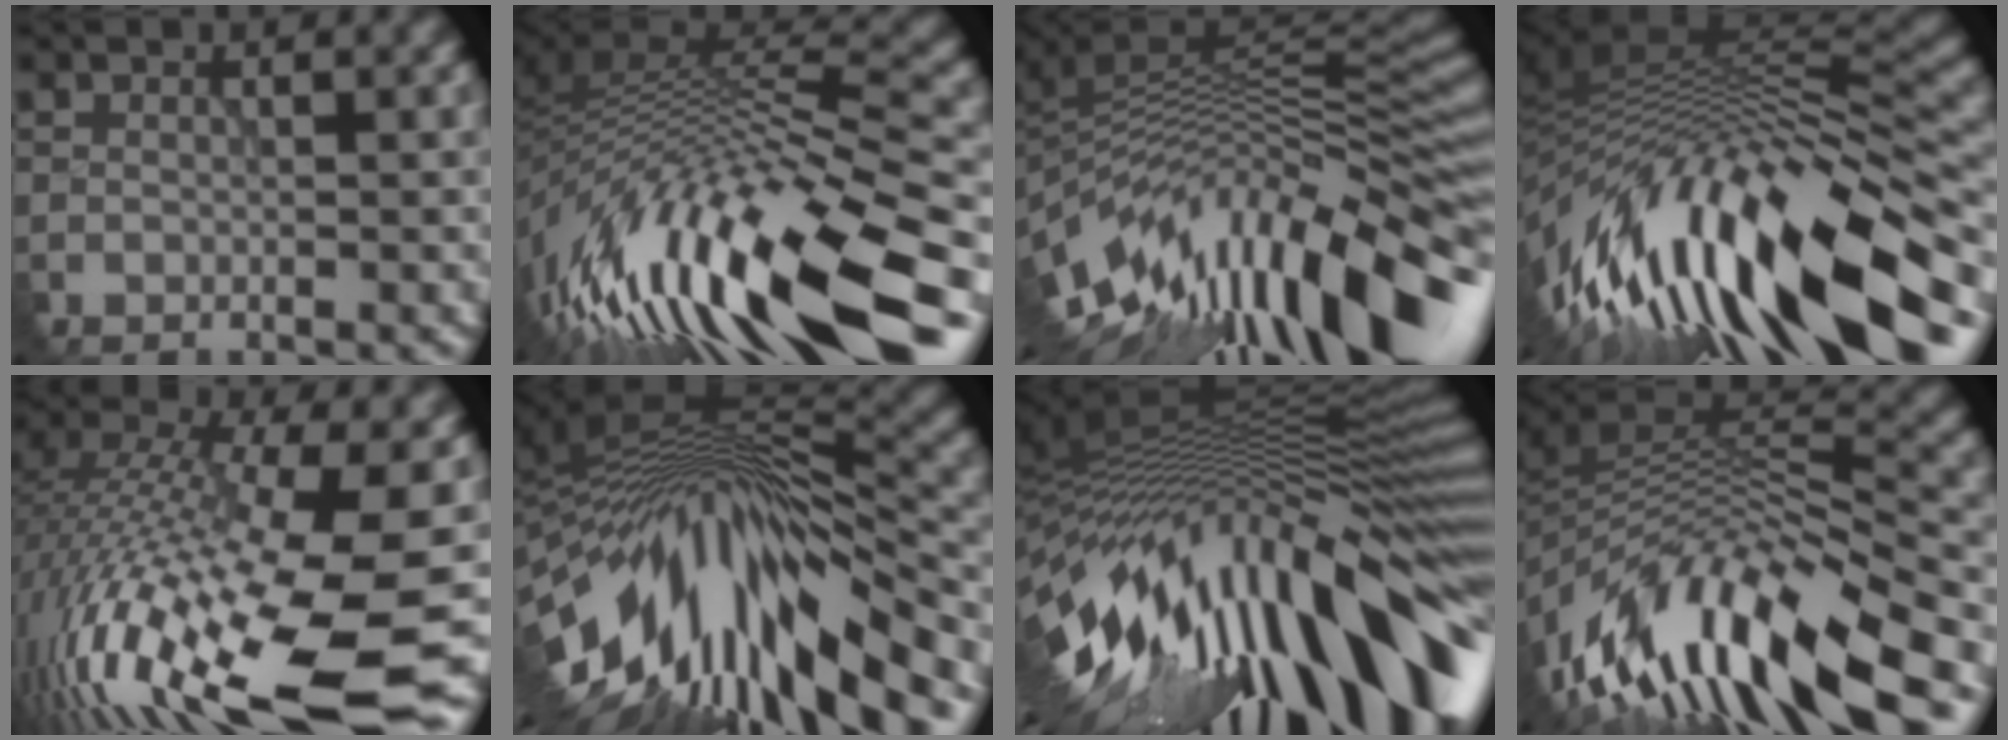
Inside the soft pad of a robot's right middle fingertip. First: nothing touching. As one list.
[{"total": 15.8, "force": [-7.6, 4.4, 13.1], "torque": [-0.245, 0.021, -0.141]}, {"total": 14.9, "force": [-5.9, 5.2, 12.7], "torque": [-0.208, 0.019, -0.104]}, {"total": 15.9, "force": [-5.6, 5.4, 13.9], "torque": [-0.248, 0.017, -0.095]}, {"total": 17.0, "force": [-4.9, 4.9, 15.5], "torque": [-0.312, -0.009, -0.090]}, {"total": 15.1, "force": [-6.1, 5.4, 12.7], "torque": [-0.216, 0.013, -0.100]}, {"total": 17.5, "force": [-4.8, 6.5, 15.5], "torque": [-0.224, 0.010, -0.090]}, {"total": 12.8, "force": [-7.0, 4.8, 9.6], "torque": [-0.185, 0.020, -0.117]}]